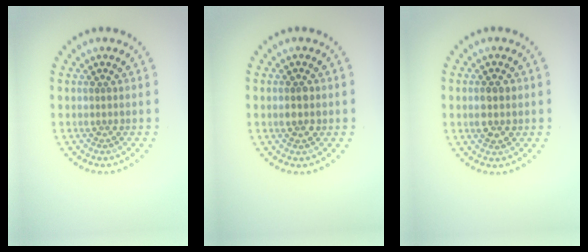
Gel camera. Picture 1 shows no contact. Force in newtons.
{"total": 2.2, "press": 2.2, "slide": 0.0}
{"total": 2.9, "press": 2.9, "slide": 0.2}